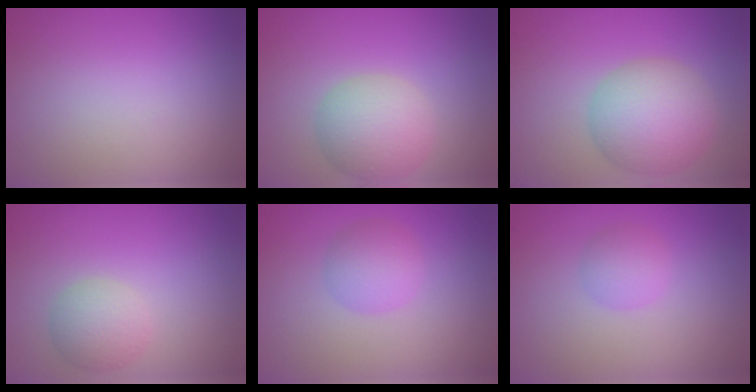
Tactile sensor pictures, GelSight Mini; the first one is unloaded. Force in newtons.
{"total": 4.8, "press": 4.8, "slide": 0.2}
{"total": 6.5, "press": 6.5, "slide": 0.2}
{"total": 2.7, "press": 2.7, "slide": 0.1}
{"total": 2.7, "press": 2.7, "slide": 0.0}
{"total": 1.9, "press": 1.9, "slide": 0.1}